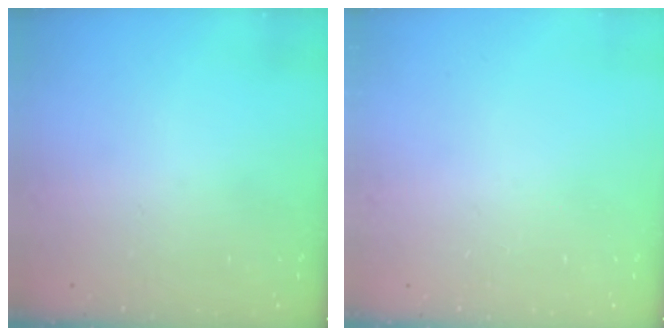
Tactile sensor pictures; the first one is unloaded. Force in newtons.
{"total": 0.0}